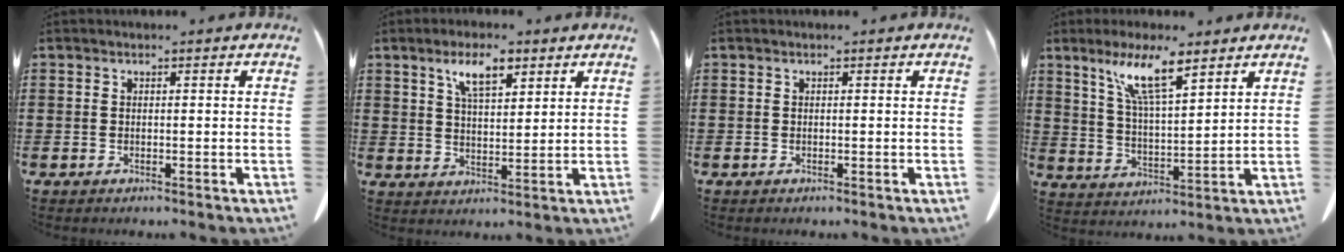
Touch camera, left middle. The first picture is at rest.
{"total": 6.1, "force": [4.0, 2.1, 4.2], "torque": [-0.083, 0.002, 0.068]}
{"total": 0.0}
{"total": 9.1, "force": [6.2, 1.6, 6.4], "torque": [-0.141, -0.011, 0.108]}